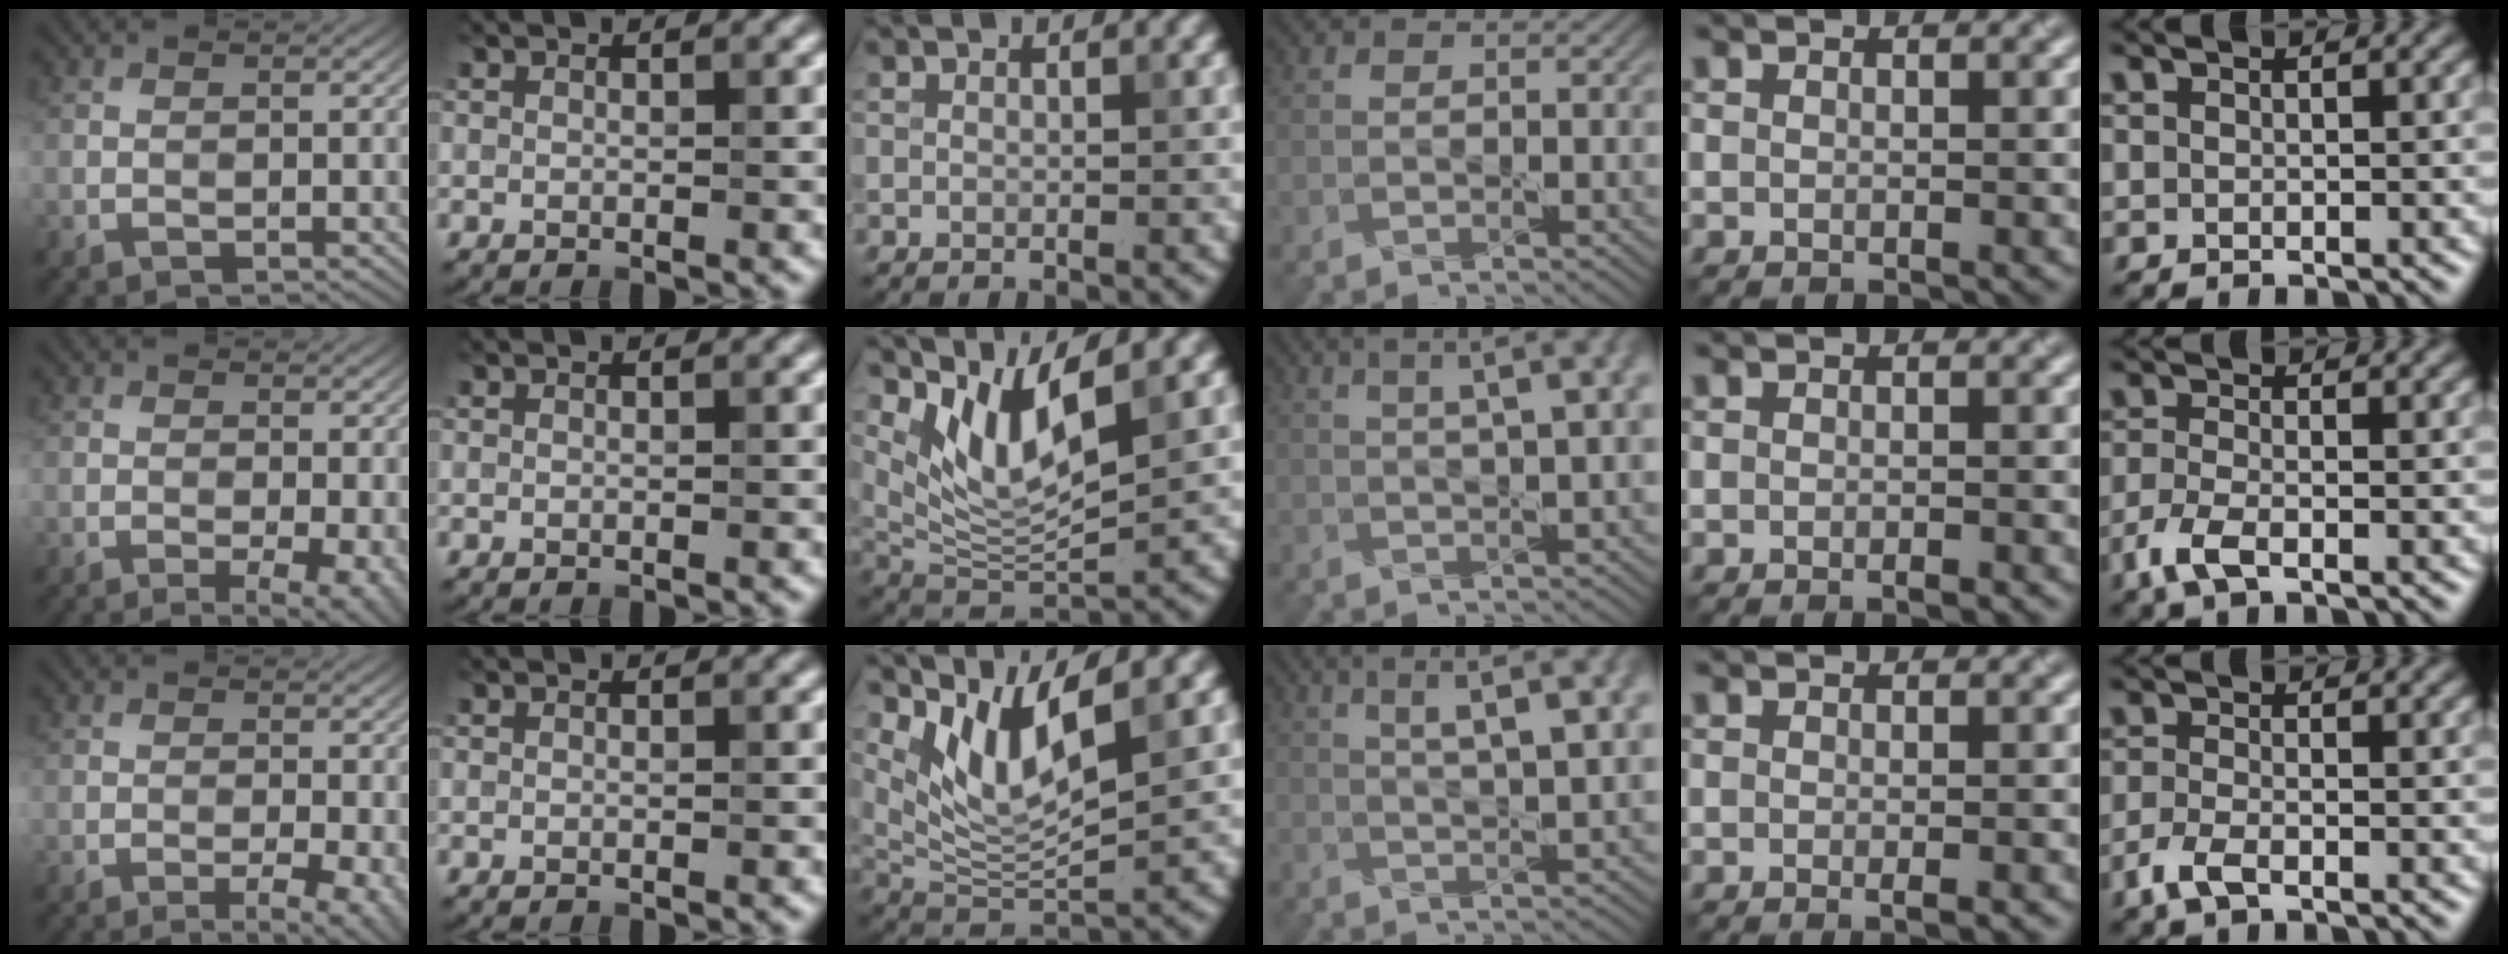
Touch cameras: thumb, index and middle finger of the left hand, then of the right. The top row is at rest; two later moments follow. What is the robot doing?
{"motion": "pour", "object": "sugar"}